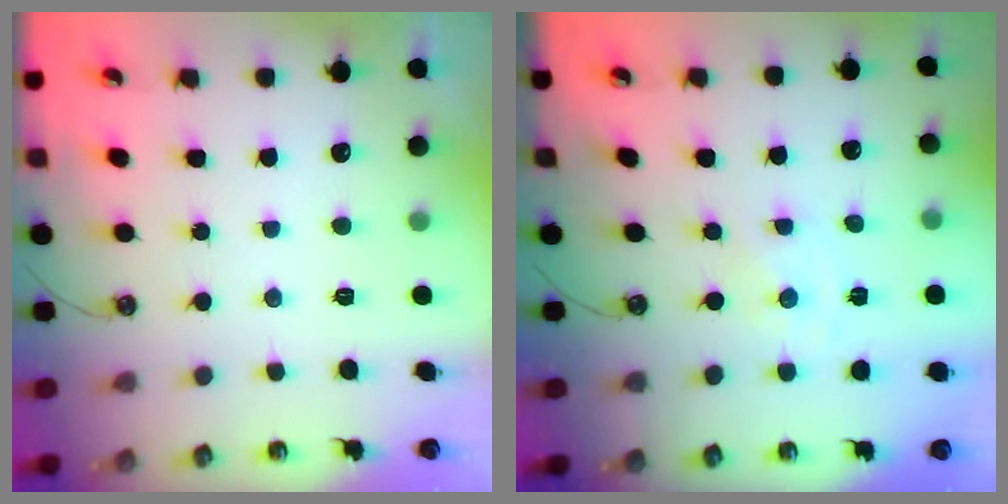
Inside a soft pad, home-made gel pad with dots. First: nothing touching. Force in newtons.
{"total": 0.0}